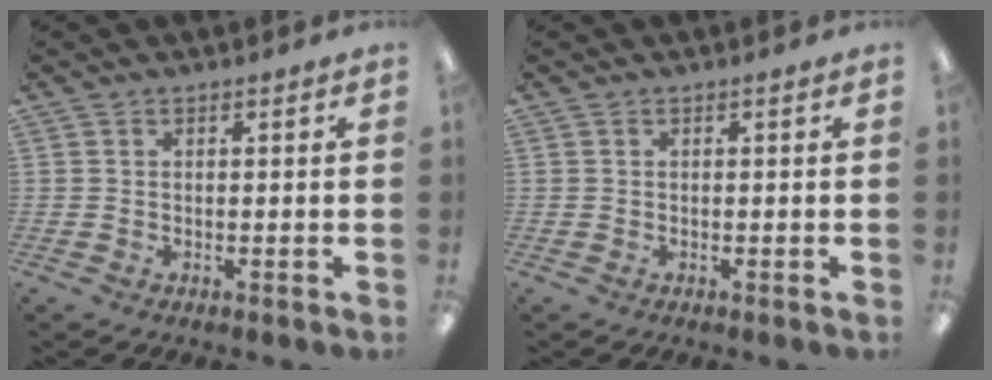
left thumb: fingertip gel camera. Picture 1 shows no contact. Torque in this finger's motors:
{"motor_torque": [0.00, 0.03, 0.08, -0.13, 0.00]}